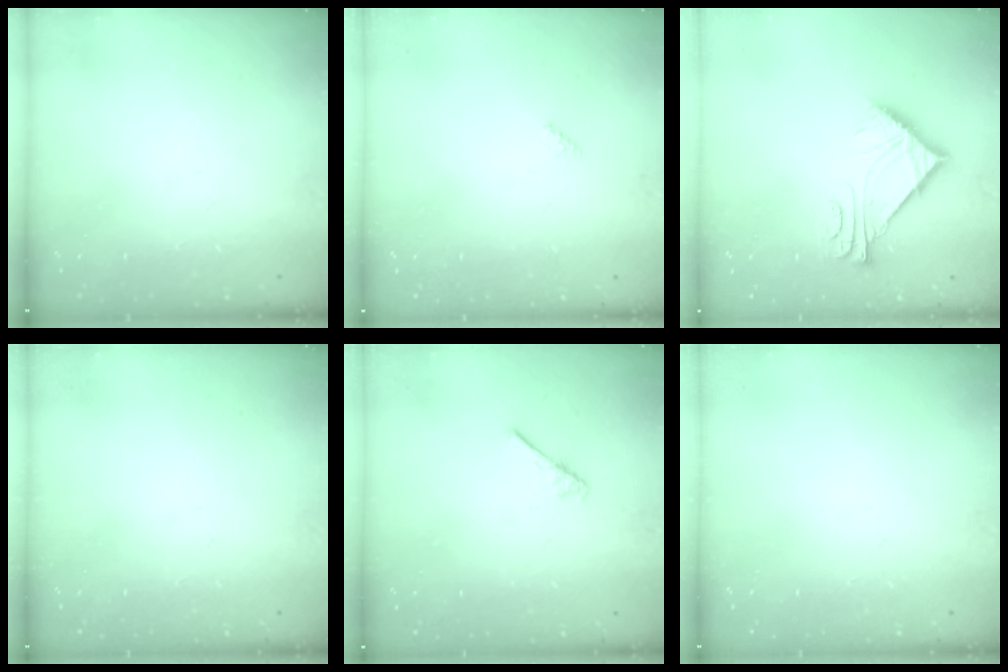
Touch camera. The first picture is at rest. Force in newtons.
{"total": 2.0, "press": 2.0, "slide": 0.2}
{"total": 7.7, "press": 7.7, "slide": 0.1}
{"total": 0.0}
{"total": 2.9, "press": 2.9, "slide": 0.4}
{"total": 0.0}